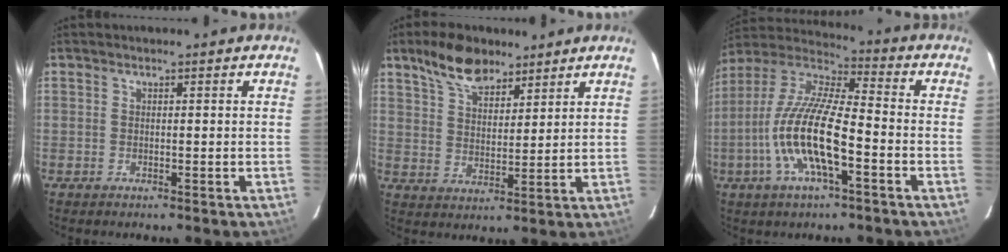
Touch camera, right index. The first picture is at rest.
{"total": 9.9, "force": [7.2, 4.5, 5.0], "torque": [-0.095, 0.018, 0.132]}
{"total": 16.0, "force": [-5.2, 4.0, 14.6], "torque": [-0.291, -0.005, -0.106]}